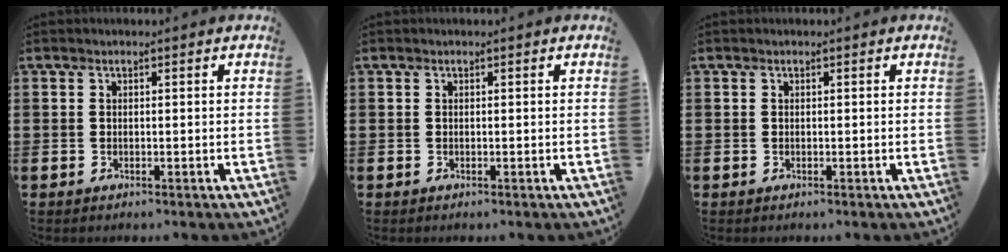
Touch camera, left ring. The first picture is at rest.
{"total": 0.0}
{"total": 0.0}